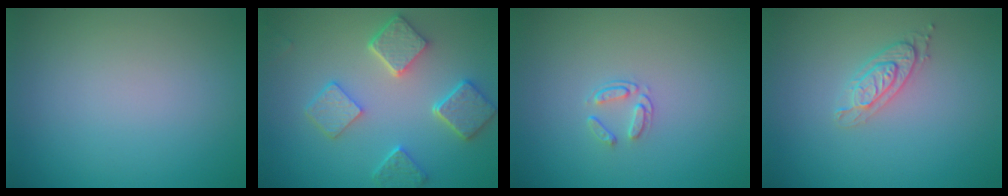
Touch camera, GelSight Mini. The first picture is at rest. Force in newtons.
{"total": 5.5, "press": 4.3, "slide": 3.3}
{"total": 1.4, "press": 0.9, "slide": 1.1}
{"total": 2.1, "press": 2.1, "slide": 0.4}